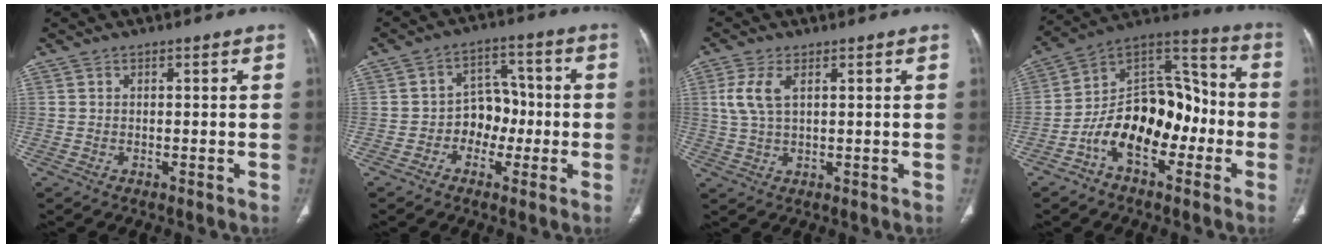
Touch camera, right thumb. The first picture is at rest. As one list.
[{"total": 7.2, "force": [-1.8, 5.8, 3.9], "torque": [-0.011, 0.036, -0.040]}, {"total": 5.4, "force": [1.7, 2.5, 4.5], "torque": [-0.114, 0.004, 0.039]}, {"total": 17.5, "force": [-5.7, 10.5, 12.9], "torque": [-0.173, 0.074, -0.101]}]